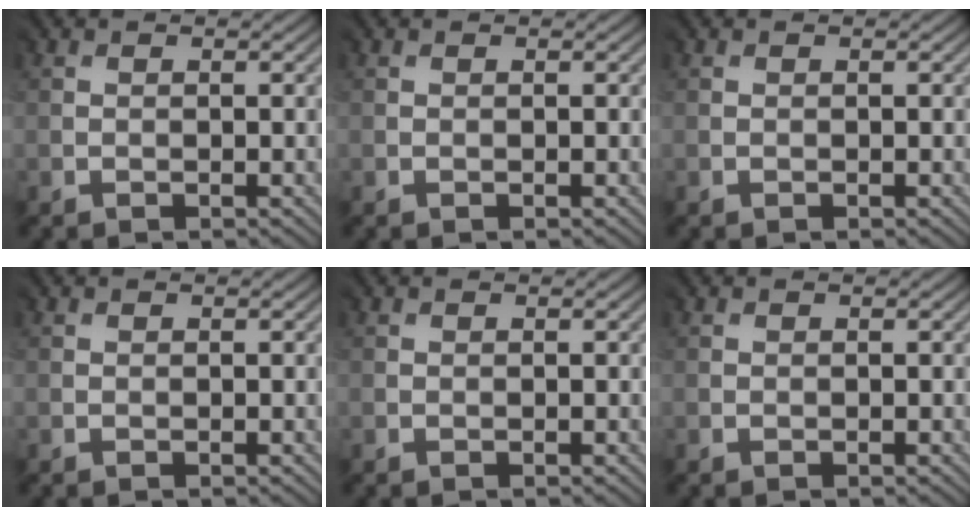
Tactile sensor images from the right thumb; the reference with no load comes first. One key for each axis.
{"total": 0.0}
{"total": 0.0}
{"total": 0.0}
{"total": 0.0}
{"total": 0.0}